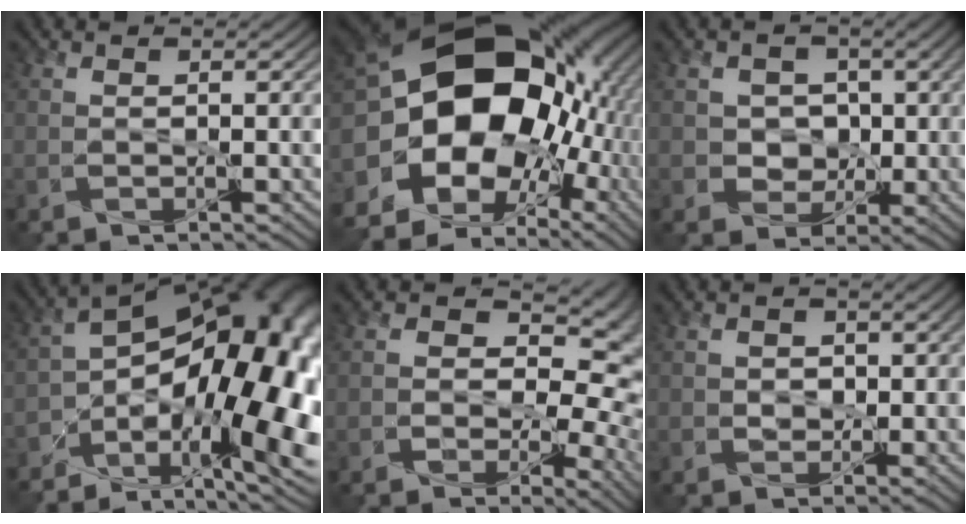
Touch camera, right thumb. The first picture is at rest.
{"total": 23.5, "force": [1.8, 17.5, 15.6], "torque": [-0.334, -0.018, 0.048]}
{"total": 5.7, "force": [0.3, 4.9, 2.9], "torque": [-0.059, 0.001, 0.002]}
{"total": 19.2, "force": [-6.4, 9.6, 15.4], "torque": [-0.205, -0.041, -0.072]}
{"total": 12.9, "force": [0.3, 9.1, 9.1], "torque": [-0.114, -0.010, 0.011]}
{"total": 2.1, "force": [-0.2, 1.9, 1.0], "torque": [-0.029, -0.002, -0.004]}